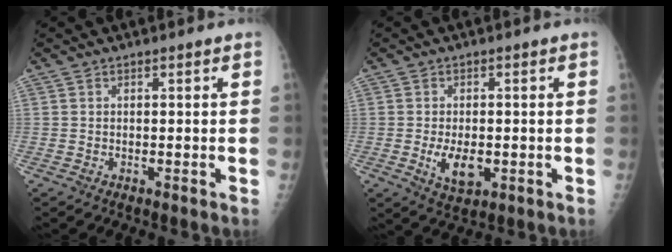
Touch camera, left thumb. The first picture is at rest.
{"total": 6.1, "force": [-1.3, 3.4, 4.8], "torque": [-0.076, -0.007, -0.014]}